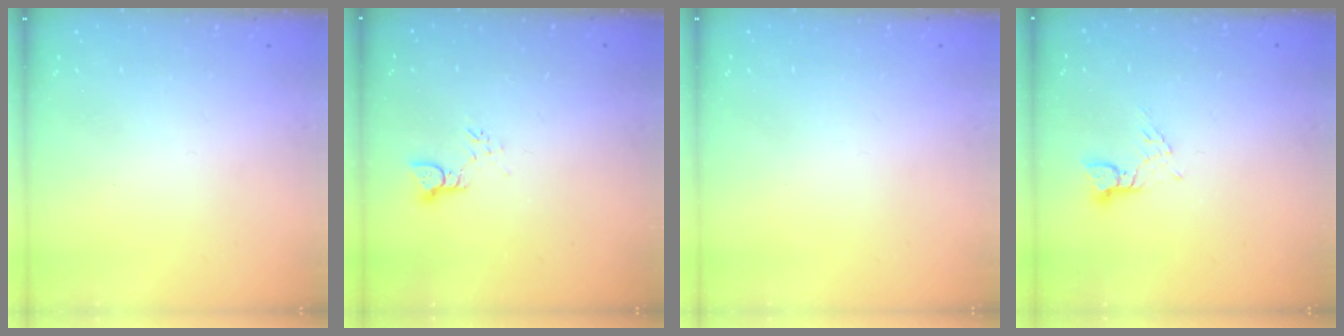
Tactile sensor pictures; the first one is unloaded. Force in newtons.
{"total": 2.3, "press": 2.3, "slide": 0.2}
{"total": 0.0}
{"total": 2.4, "press": 2.4, "slide": 0.2}